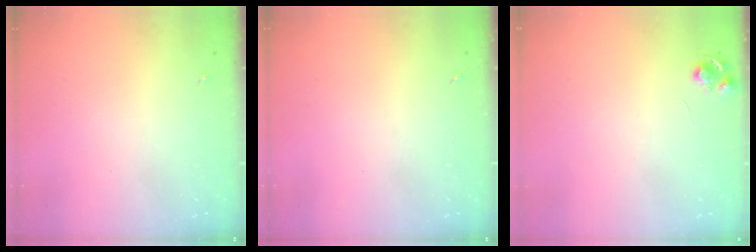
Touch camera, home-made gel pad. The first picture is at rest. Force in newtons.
{"total": 0.0}
{"total": 6.8, "press": 6.7, "slide": 0.9}